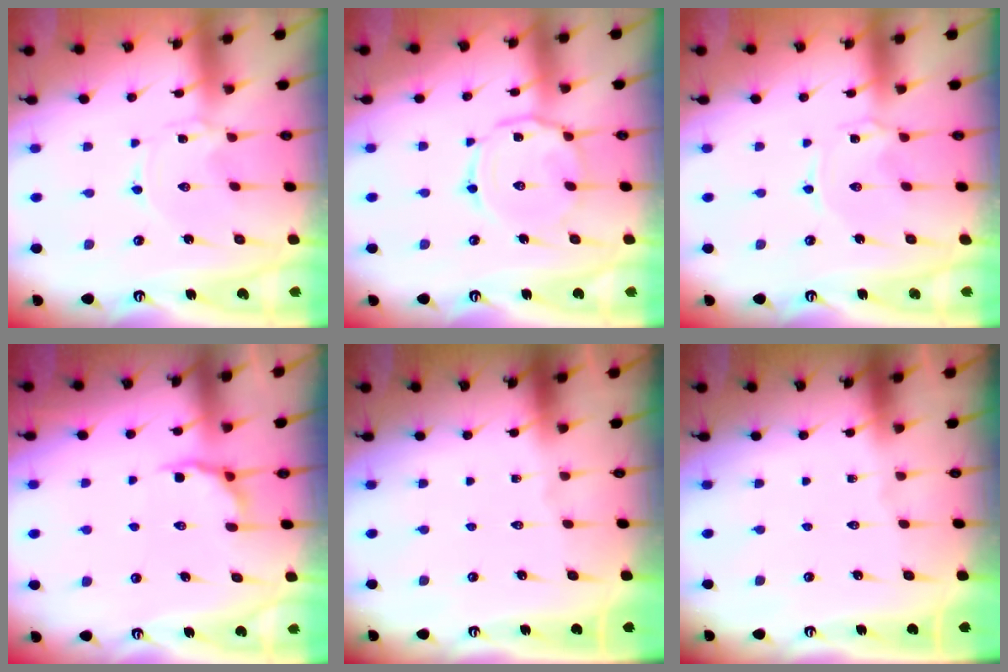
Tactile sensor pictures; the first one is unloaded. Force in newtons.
{"total": 9.5, "press": 9.5, "slide": 0.7}
{"total": 0.8, "press": 0.8, "slide": 0.1}
{"total": 3.6, "press": 2.9, "slide": 2.2}
{"total": 0.0}
{"total": 0.0}